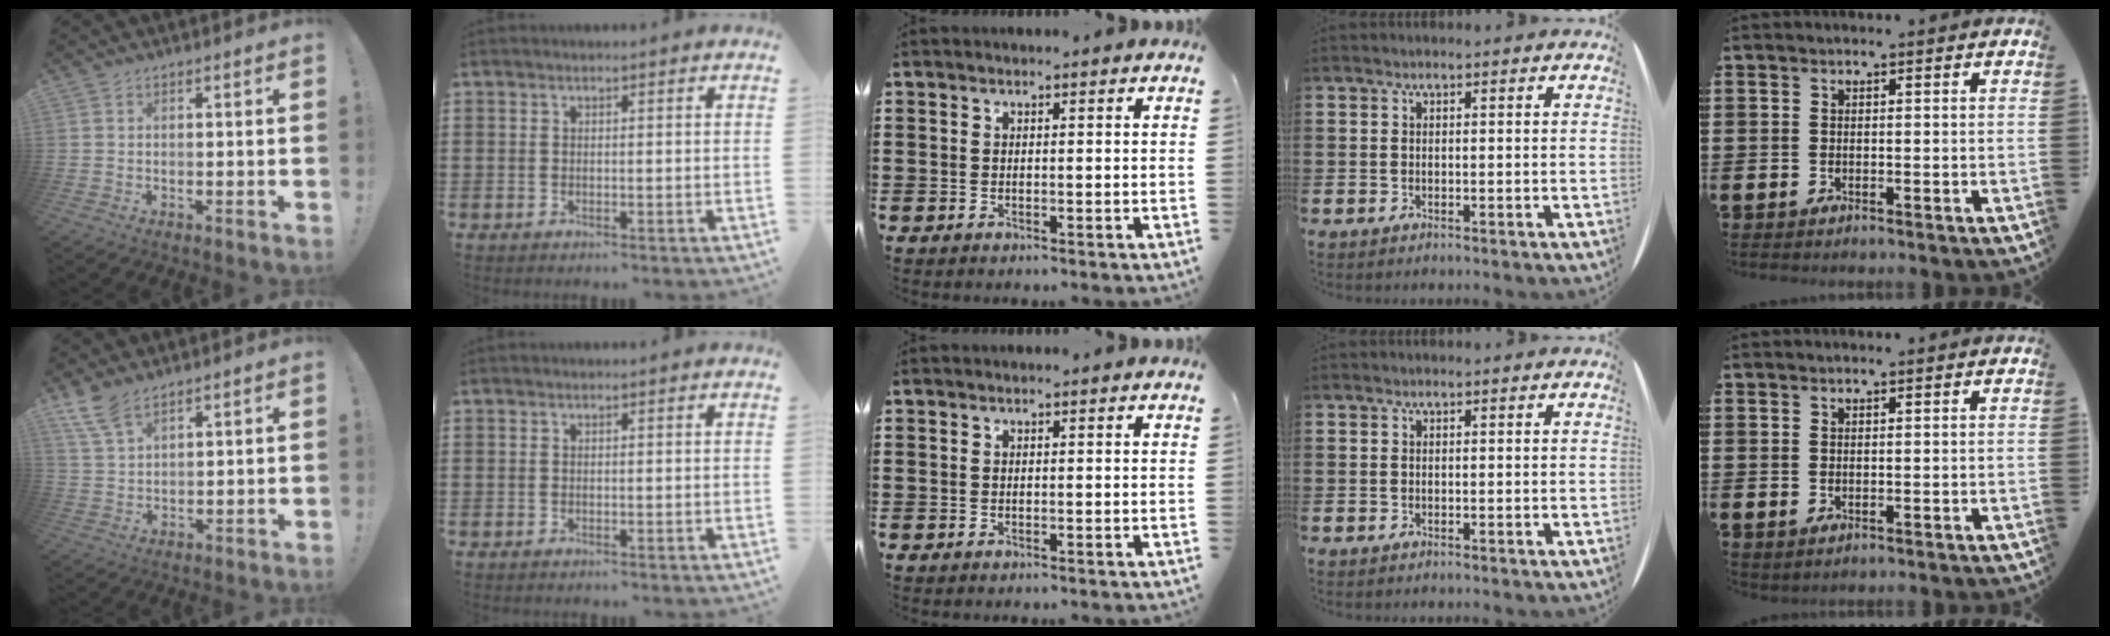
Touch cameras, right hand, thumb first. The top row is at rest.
{"thumb": {"total": 7.1, "force": [5.4, 2.4, 3.9], "torque": [-0.084, -0.022, 0.104]}}